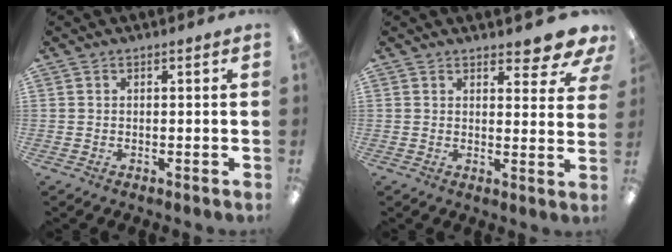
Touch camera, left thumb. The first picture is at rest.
{"total": 7.1, "force": [5.7, 2.4, 3.4], "torque": [-0.023, -0.042, 0.094]}